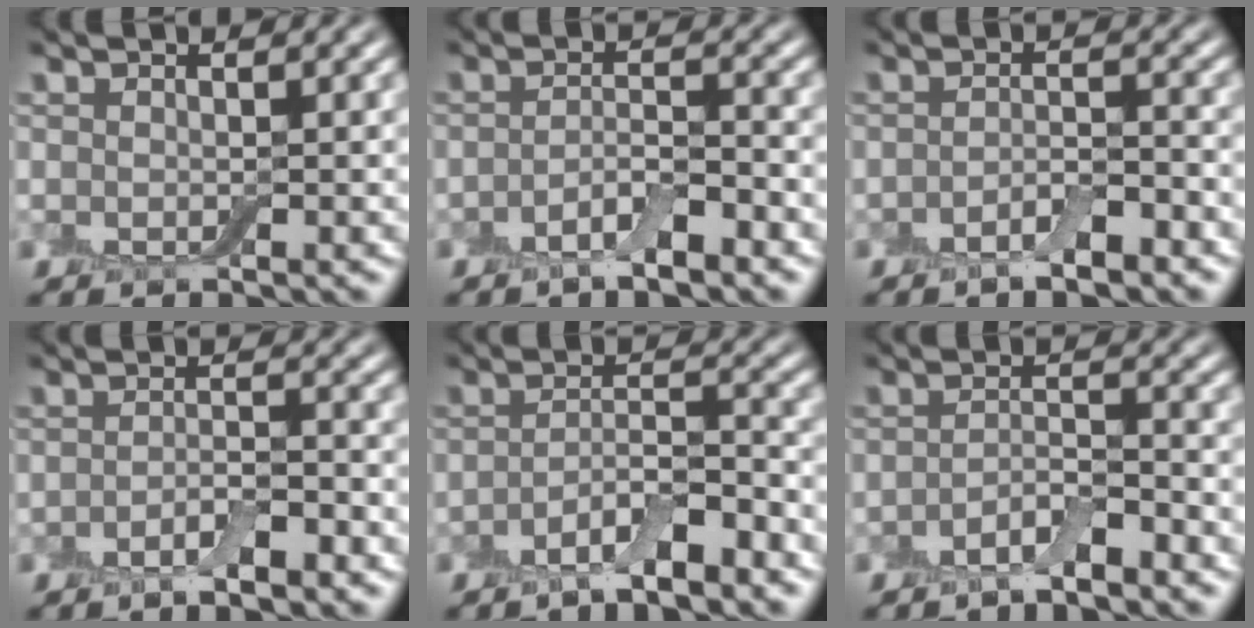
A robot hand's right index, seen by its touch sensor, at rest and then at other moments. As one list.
[{"total": 2.9, "force": [-1.8, 0.8, 2.1], "torque": [-0.039, 0.005, -0.036]}, {"total": 2.5, "force": [-1.6, 0.8, 1.7], "torque": [-0.029, 0.002, -0.030]}, {"total": 2.7, "force": [-1.5, 0.9, 2.1], "torque": [-0.037, 0.000, -0.026]}, {"total": 4.0, "force": [-2.6, 1.0, 2.9], "torque": [-0.052, 0.006, -0.050]}, {"total": 2.6, "force": [-1.8, 0.7, 1.8], "torque": [-0.032, 0.006, -0.036]}]